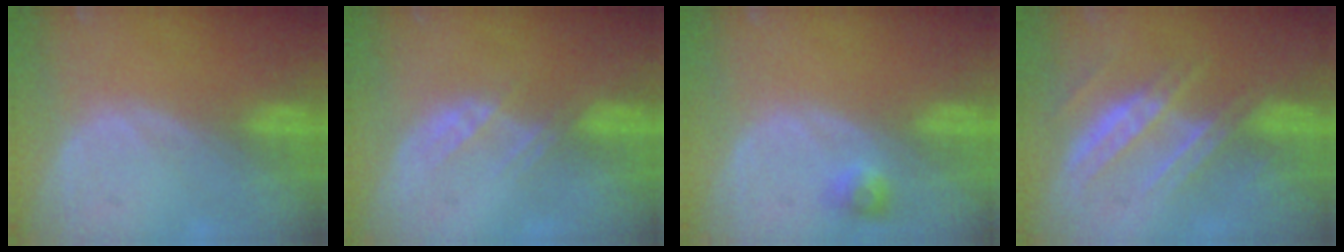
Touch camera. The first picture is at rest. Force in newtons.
{"total": 2.6, "press": 2.5, "slide": 0.7}
{"total": 2.2, "press": 2.2, "slide": 0.2}
{"total": 7.6, "press": 6.8, "slide": 3.4}